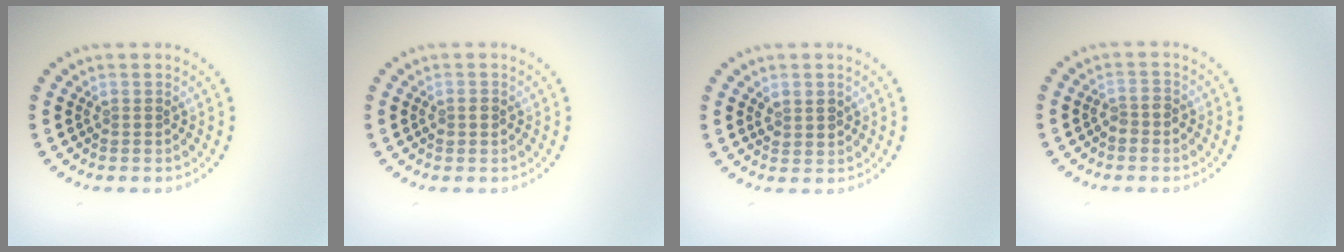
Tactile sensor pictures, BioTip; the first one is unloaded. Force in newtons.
{"total": 1.3, "press": 1.3, "slide": 0.1}
{"total": 1.7, "press": 1.6, "slide": 0.6}
{"total": 1.4, "press": 1.2, "slide": 0.7}